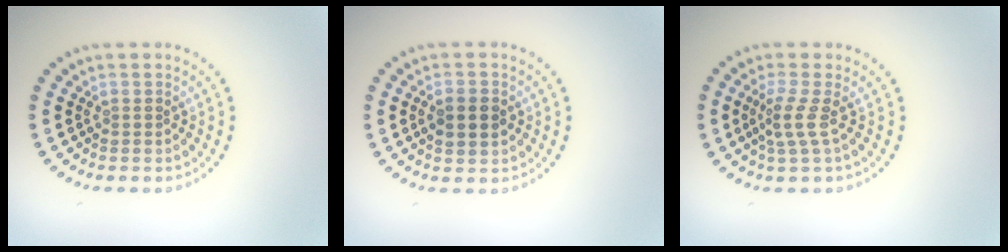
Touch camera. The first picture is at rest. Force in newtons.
{"total": 2.6, "press": 2.6, "slide": 0.2}
{"total": 2.1, "press": 1.4, "slide": 1.6}